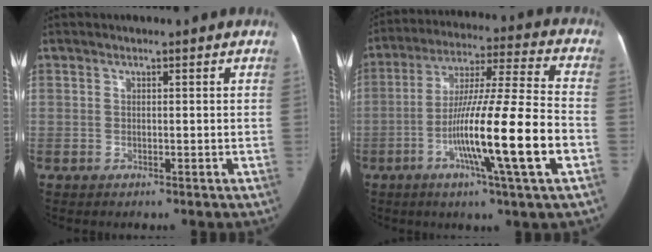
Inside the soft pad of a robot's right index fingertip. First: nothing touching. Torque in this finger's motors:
{"motor_torque": [2.04, -0.10, 0.56, 0.21]}